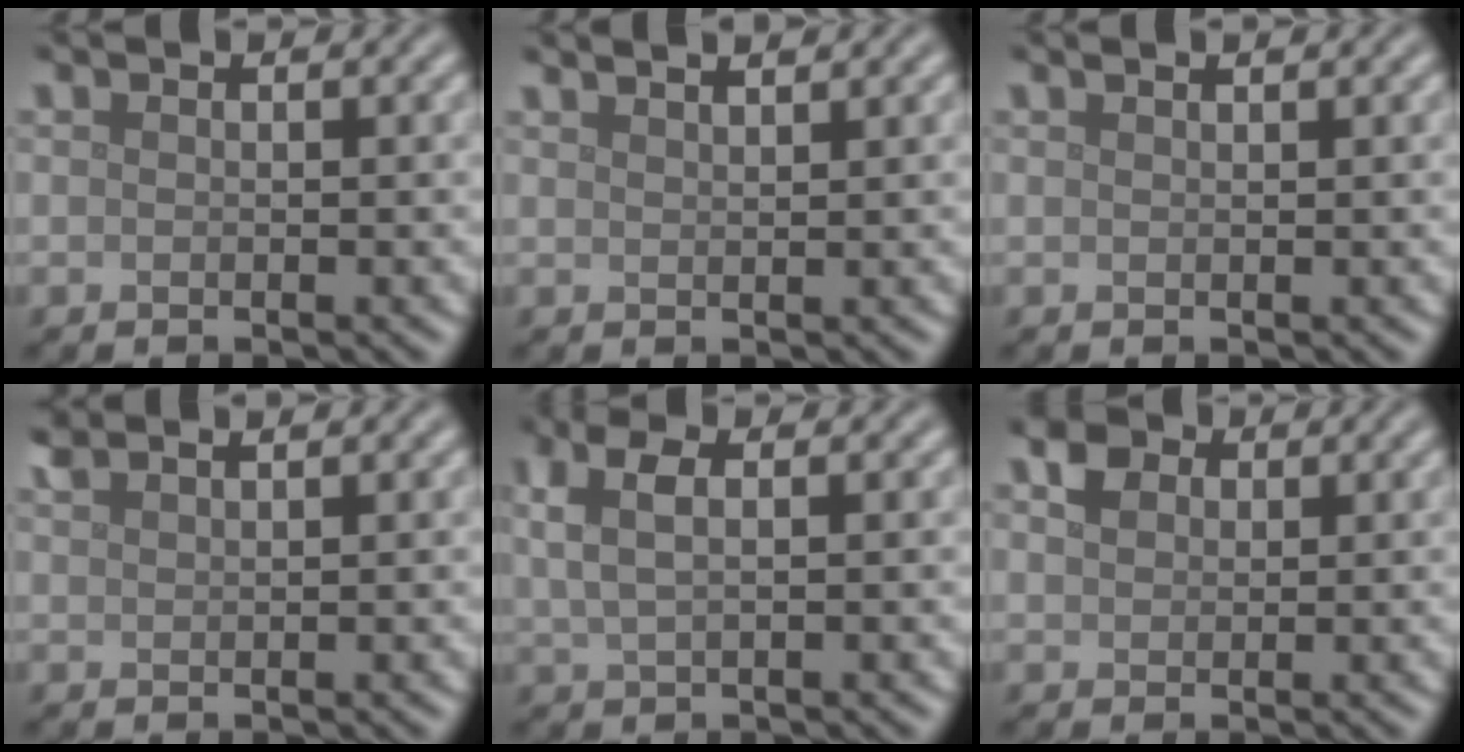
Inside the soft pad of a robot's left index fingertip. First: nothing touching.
{"total": 3.1, "force": [2.3, 1.2, 1.6], "torque": [-0.001, 0.019, 0.001]}
{"total": 0.7, "force": [0.6, 0.1, 0.4], "torque": [-0.003, -0.001, 0.006]}
{"total": 1.6, "force": [1.5, 0.3, 0.7], "torque": [-0.008, 0.006, 0.026]}
{"total": 3.5, "force": [1.4, 1.6, 2.8], "torque": [-0.062, 0.006, 0.026]}
{"total": 2.2, "force": [0.9, 1.7, 1.0], "torque": [-0.021, 0.005, 0.013]}